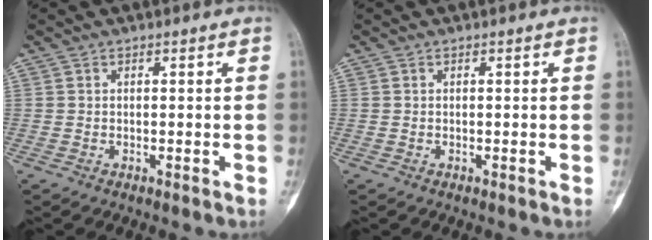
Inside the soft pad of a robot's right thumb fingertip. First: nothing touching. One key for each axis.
{"total": 0.0}